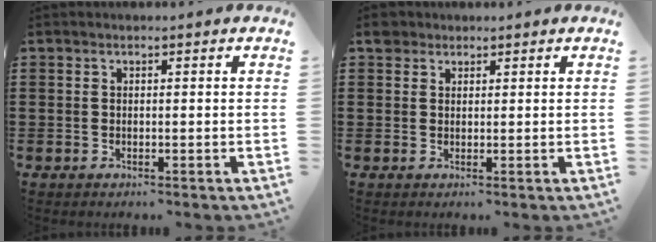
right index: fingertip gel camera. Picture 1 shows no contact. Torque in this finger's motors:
{"motor_torque": [0.24, 0.46, 0.01, 0.01]}